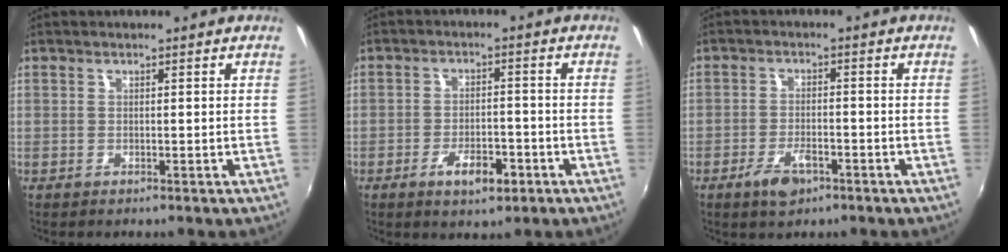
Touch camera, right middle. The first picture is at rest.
{"total": 6.8, "force": [-3.8, 2.5, 5.1], "torque": [-0.101, -0.004, -0.059]}
{"total": 5.0, "force": [-3.1, 2.2, 3.3], "torque": [-0.078, -0.006, -0.053]}